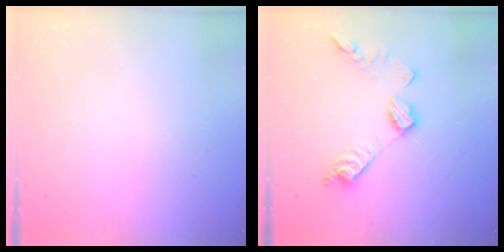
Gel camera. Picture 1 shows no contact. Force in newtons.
{"total": 11.7, "press": 11.7, "slide": 0.4}